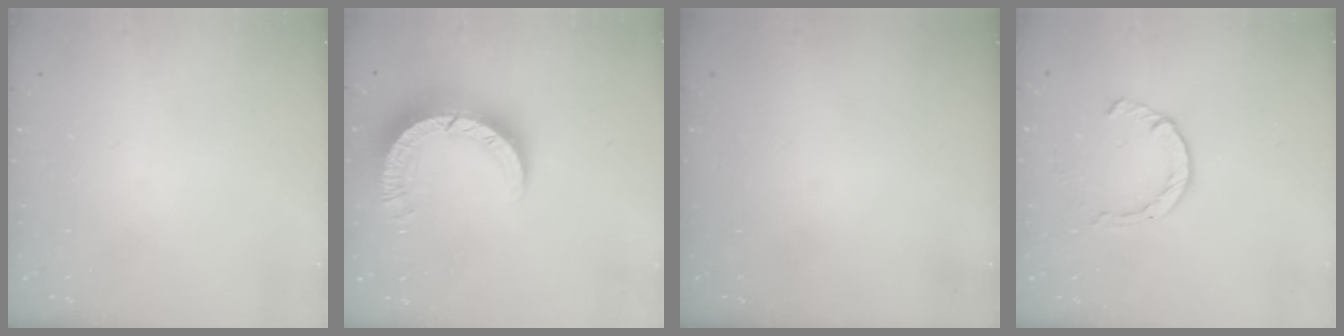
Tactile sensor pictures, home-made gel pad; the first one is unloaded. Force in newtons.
{"total": 9.3, "press": 9.2, "slide": 1.1}
{"total": 0.0}
{"total": 2.4, "press": 2.4, "slide": 0.2}